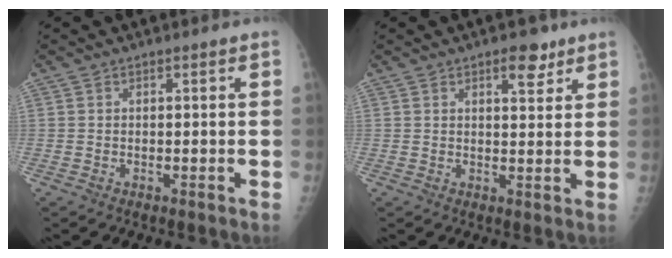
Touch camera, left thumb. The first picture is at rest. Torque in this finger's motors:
{"motor_torque": [0.82, -0.17, 0.46, -0.18, 0.15]}